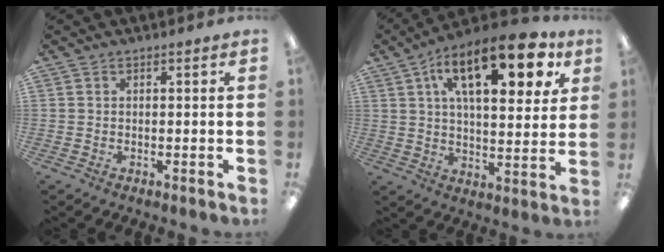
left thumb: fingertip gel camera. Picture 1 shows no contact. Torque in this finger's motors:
{"motor_torque": [1.08, 1.08, 1.39, -1.38, 0.47]}